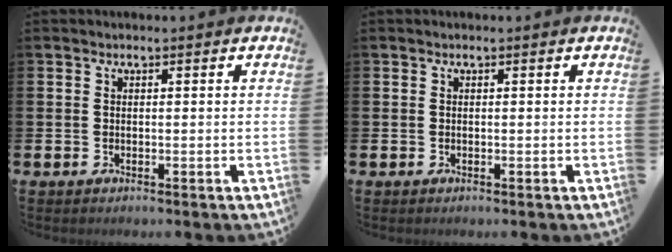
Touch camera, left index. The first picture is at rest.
{"total": 0.0}